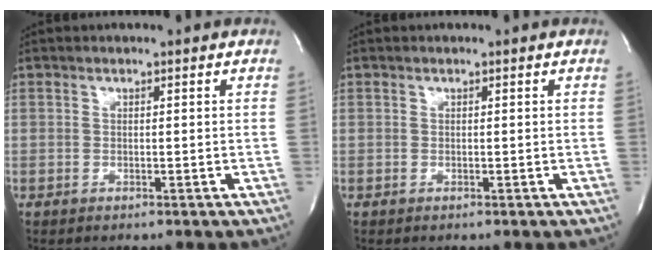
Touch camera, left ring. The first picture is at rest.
{"total": 0.0}